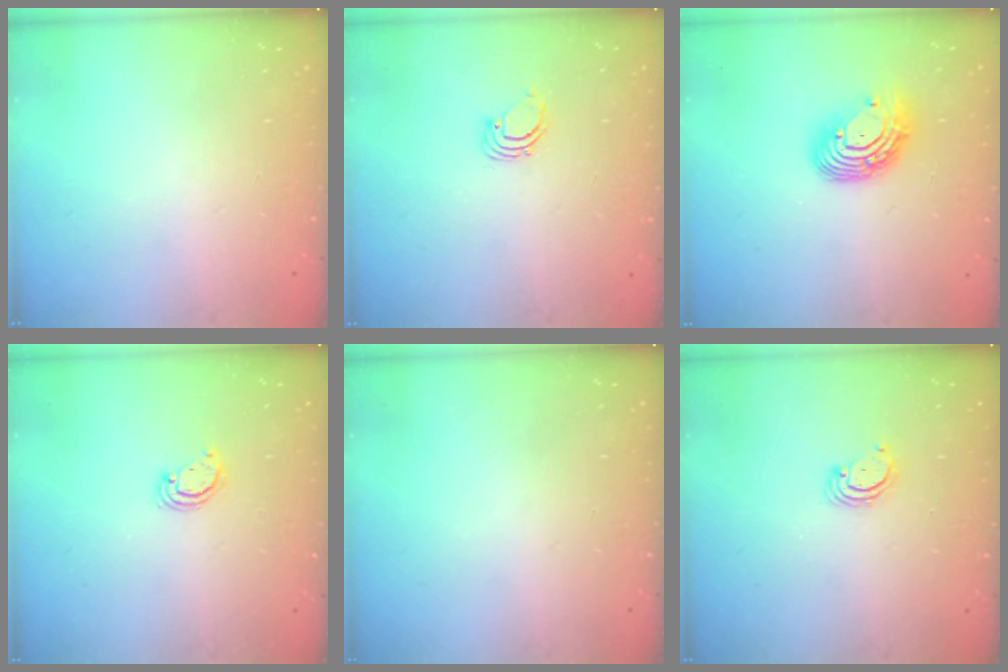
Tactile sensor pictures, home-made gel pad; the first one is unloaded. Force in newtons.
{"total": 2.2, "press": 2.2, "slide": 0.2}
{"total": 11.5, "press": 11.5, "slide": 1.1}
{"total": 2.5, "press": 2.5, "slide": 0.2}
{"total": 0.0}
{"total": 2.3, "press": 2.3, "slide": 0.2}